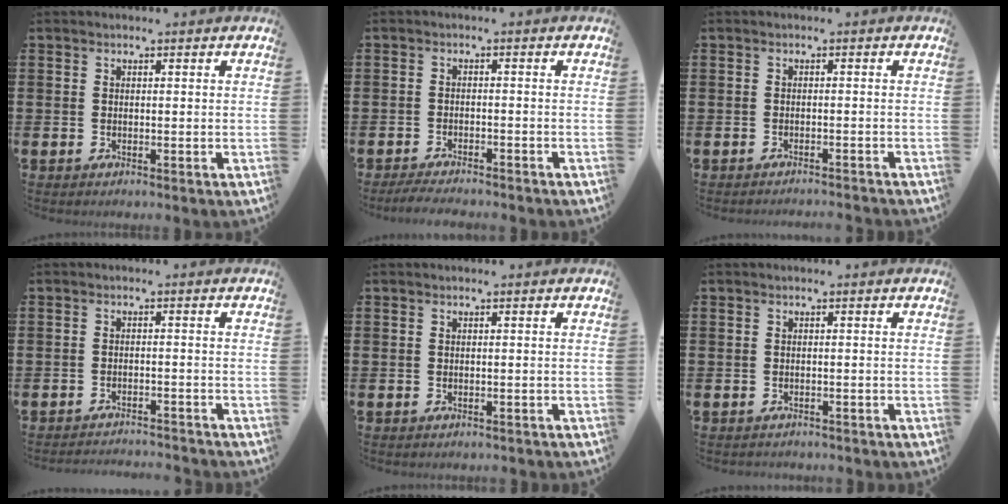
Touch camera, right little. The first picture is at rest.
{"total": 2.1, "force": [-2.0, 0.1, 0.6], "torque": [-0.010, 0.006, -0.039]}
{"total": 0.9, "force": [-0.9, -0.2, 0.0], "torque": [0.000, 0.000, -0.019]}
{"total": 1.9, "force": [-1.9, -0.2, -0.1], "torque": [-0.001, 0.004, -0.042]}
{"total": 0.0}
{"total": 0.5, "force": [-0.5, 0.1, 0.0], "torque": [-0.002, -0.002, -0.011]}